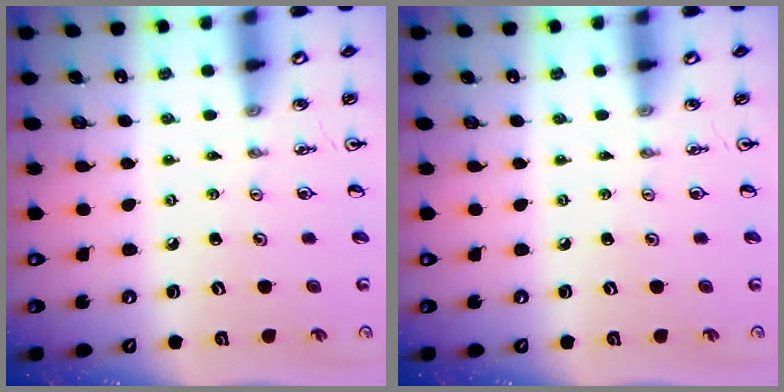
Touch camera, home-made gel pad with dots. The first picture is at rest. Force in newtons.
{"total": 0.0}